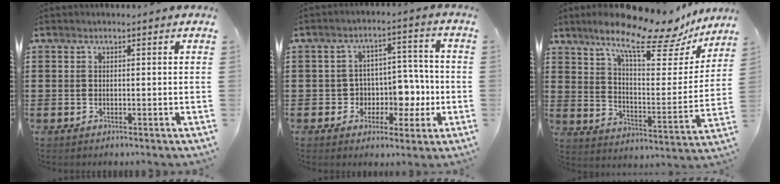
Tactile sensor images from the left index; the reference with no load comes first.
{"total": 6.2, "force": [-1.0, 5.6, 2.5], "torque": [-0.047, 0.001, -0.018]}
{"total": 14.7, "force": [11.2, 2.6, 9.1], "torque": [-0.182, -0.061, 0.182]}